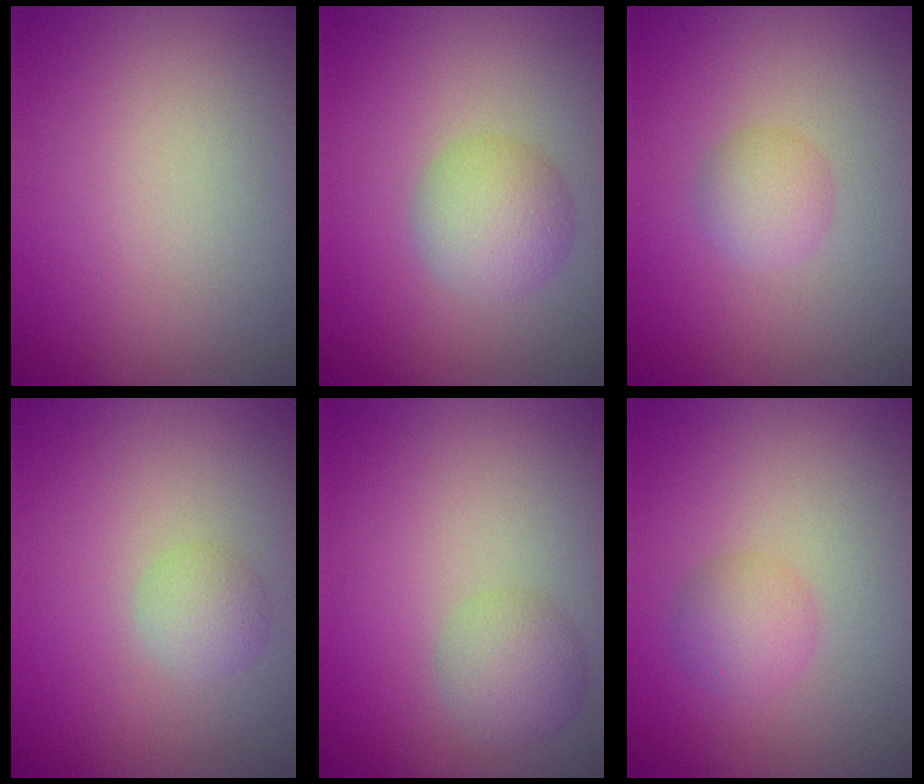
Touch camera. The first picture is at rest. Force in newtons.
{"total": 3.5, "press": 3.5, "slide": 0.1}
{"total": 2.1, "press": 2.1, "slide": 0.1}
{"total": 1.8, "press": 1.8, "slide": 0.0}
{"total": 2.1, "press": 2.1, "slide": 0.2}
{"total": 2.2, "press": 2.2, "slide": 0.1}